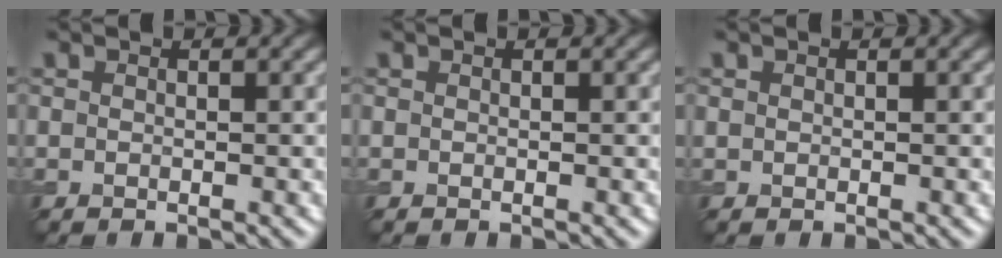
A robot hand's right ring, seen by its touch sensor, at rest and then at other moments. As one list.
[{"total": 0.0}, {"total": 0.0}]